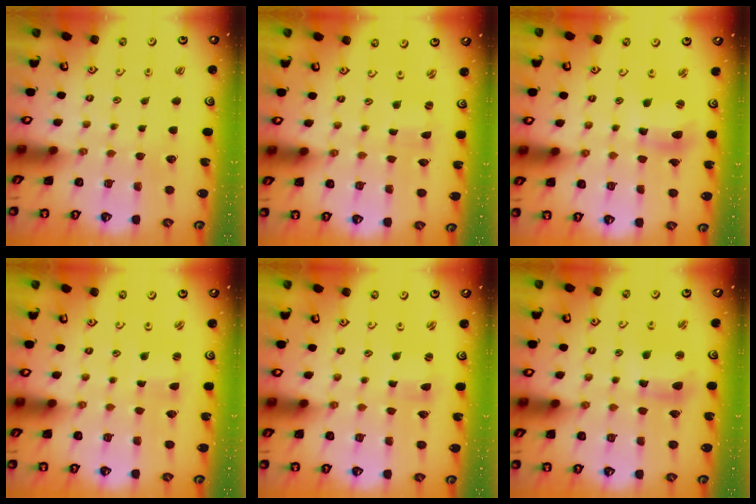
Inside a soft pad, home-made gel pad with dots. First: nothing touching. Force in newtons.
{"total": 0.0}
{"total": 9.7, "press": 9.7, "slide": 1.1}
{"total": 1.8, "press": 1.7, "slide": 0.4}
{"total": 0.7, "press": 0.7, "slide": 0.2}
{"total": 9.5, "press": 9.4, "slide": 1.0}